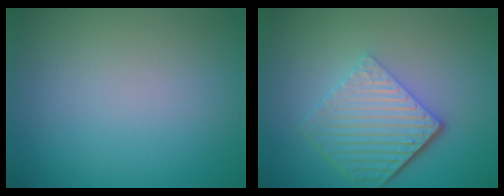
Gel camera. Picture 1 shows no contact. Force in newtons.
{"total": 6.2, "press": 4.2, "slide": 4.6}